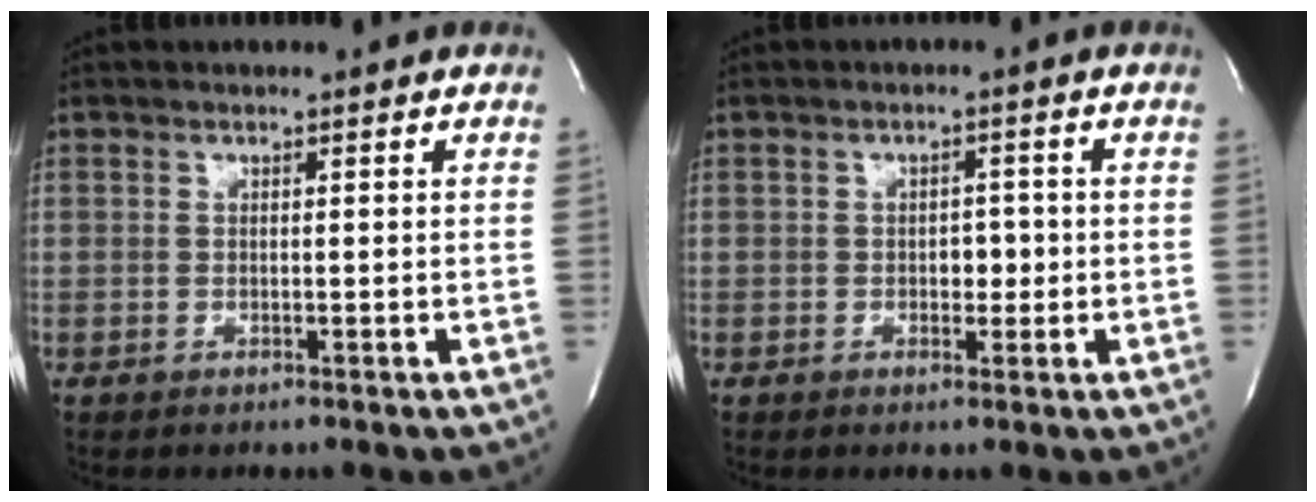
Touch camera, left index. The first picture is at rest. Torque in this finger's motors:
{"motor_torque": [0.20, -0.17, 0.01, 0.00]}